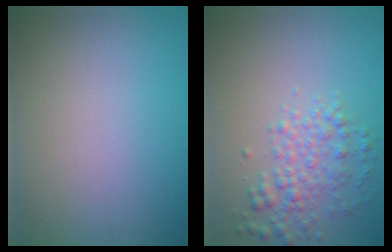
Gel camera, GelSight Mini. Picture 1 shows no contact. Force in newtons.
{"total": 3.0, "press": 3.0, "slide": 0.0}